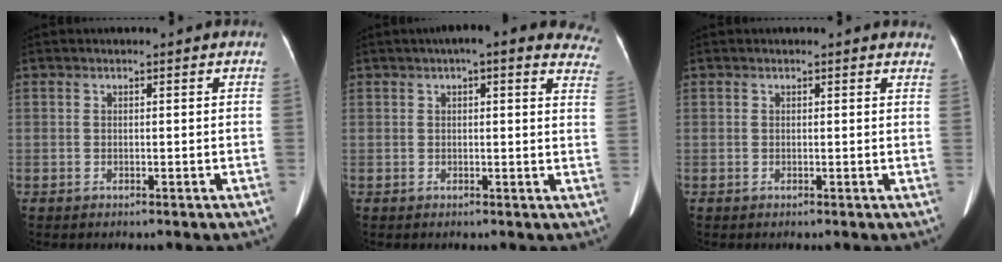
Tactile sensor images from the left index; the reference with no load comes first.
{"total": 13.1, "force": [10.5, 3.1, 7.2], "torque": [-0.063, 0.010, 0.096]}
{"total": 1.6, "force": [1.4, 0.9, 0.1], "torque": [0.009, -0.007, -0.002]}